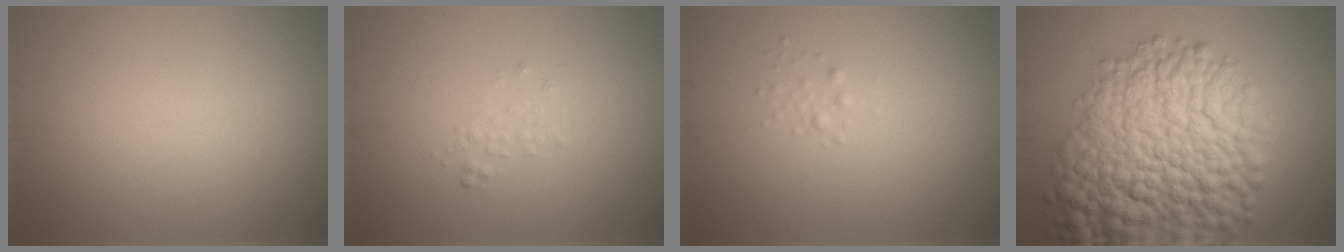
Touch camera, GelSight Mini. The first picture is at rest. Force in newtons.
{"total": 0.9, "press": 0.9, "slide": 0.1}
{"total": 0.7, "press": 0.7, "slide": 0.0}
{"total": 14.9, "press": 14.9, "slide": 0.6}